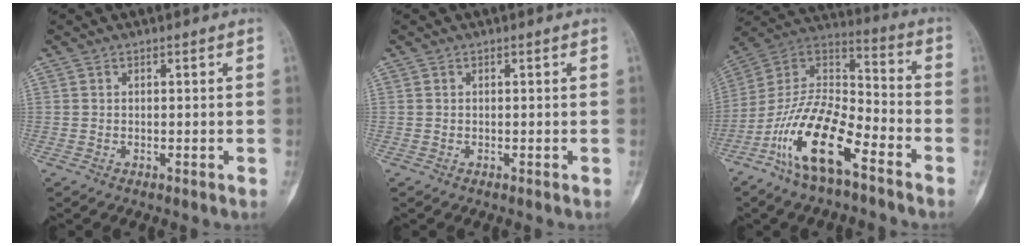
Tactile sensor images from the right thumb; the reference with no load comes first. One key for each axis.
{"total": 0.0}
{"total": 18.0, "fx": -10.0, "fy": 6.7, "fz": 13.3, "tx": -0.250, "ty": 0.072, "tz": -0.192}